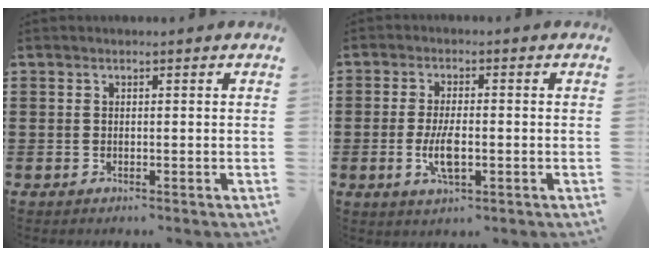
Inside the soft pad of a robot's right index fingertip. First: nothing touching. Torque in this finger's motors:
{"motor_torque": [2.14, 0.00, 0.81, 0.16]}